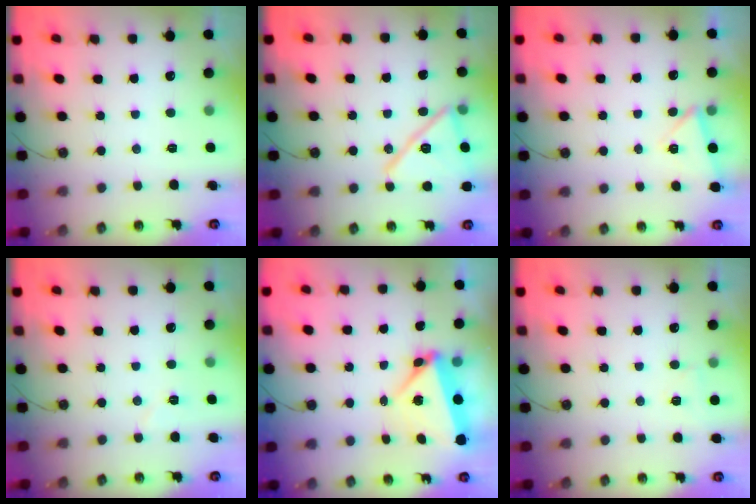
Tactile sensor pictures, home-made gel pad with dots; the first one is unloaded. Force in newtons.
{"total": 16.3, "press": 16.3, "slide": 0.3}
{"total": 4.9, "press": 4.2, "slide": 2.4}
{"total": 4.5, "press": 3.8, "slide": 2.4}
{"total": 6.7, "press": 6.6, "slide": 0.9}
{"total": 4.2, "press": 3.5, "slide": 2.3}